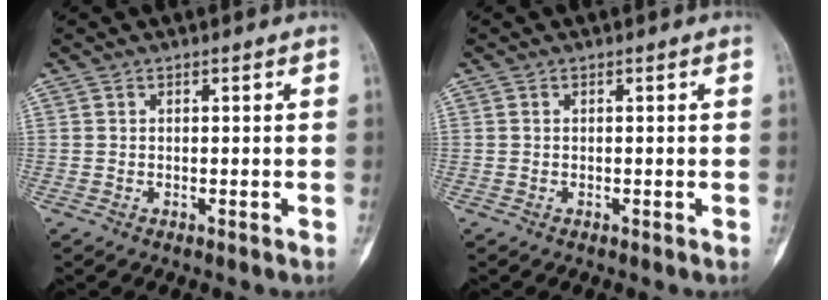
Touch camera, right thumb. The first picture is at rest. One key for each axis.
{"total": 0.0}